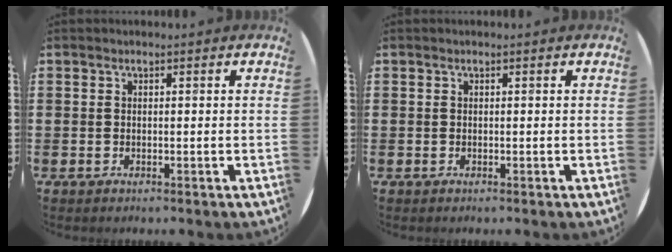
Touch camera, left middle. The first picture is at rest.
{"total": 0.0}